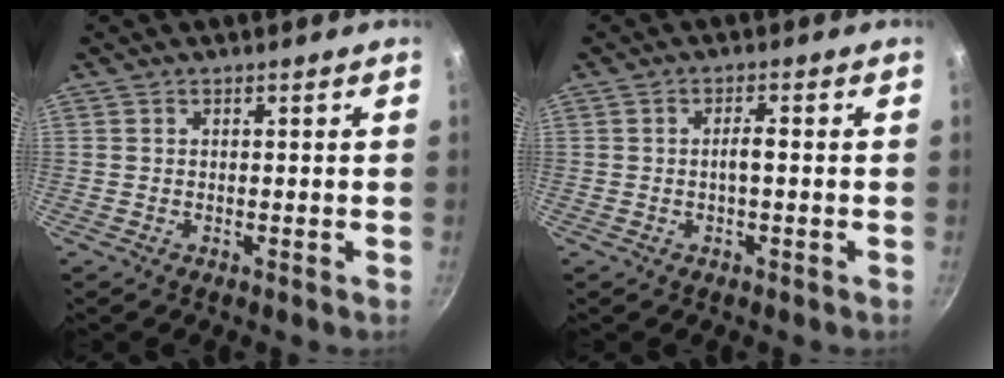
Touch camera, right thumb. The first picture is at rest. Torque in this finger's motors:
{"motor_torque": [0.17, 0.02, 0.60, 0.22, -0.02]}